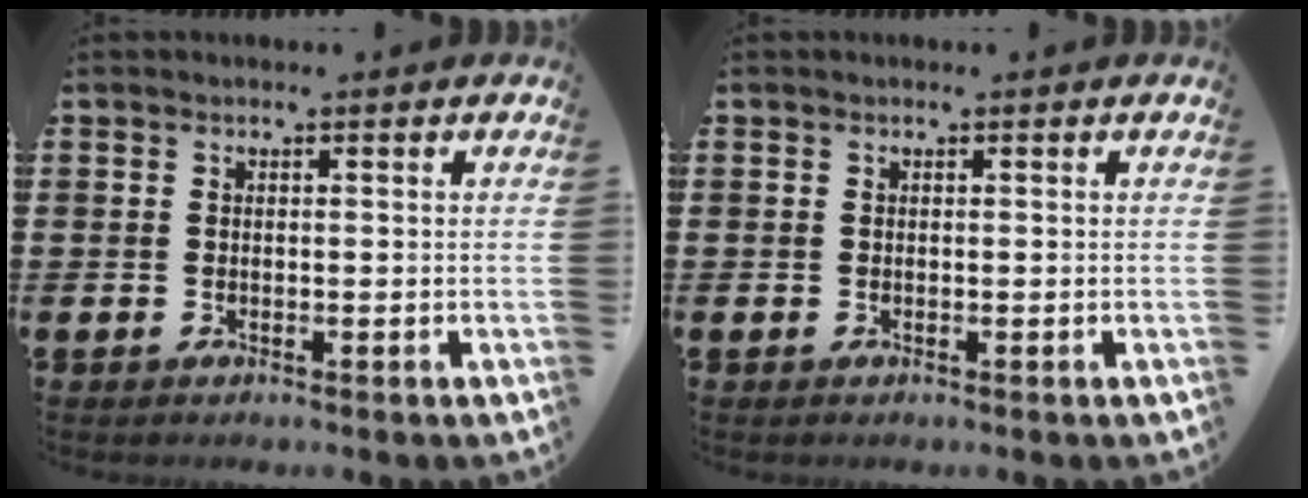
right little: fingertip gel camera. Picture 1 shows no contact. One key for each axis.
{"total": 0.0}